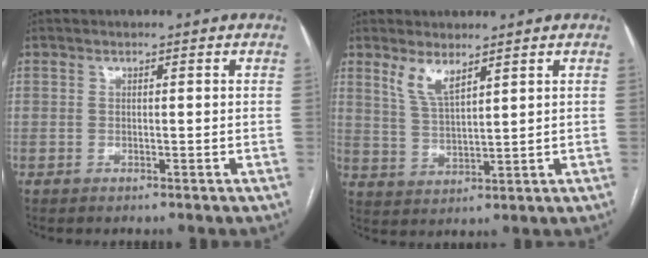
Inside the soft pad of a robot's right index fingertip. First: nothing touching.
{"total": 4.7, "force": [3.3, 0.9, 3.1], "torque": [-0.068, -0.008, 0.073]}